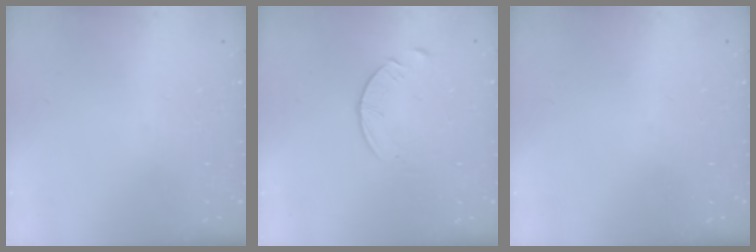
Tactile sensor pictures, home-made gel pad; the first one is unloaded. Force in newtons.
{"total": 5.6, "press": 5.6, "slide": 0.7}
{"total": 0.0}